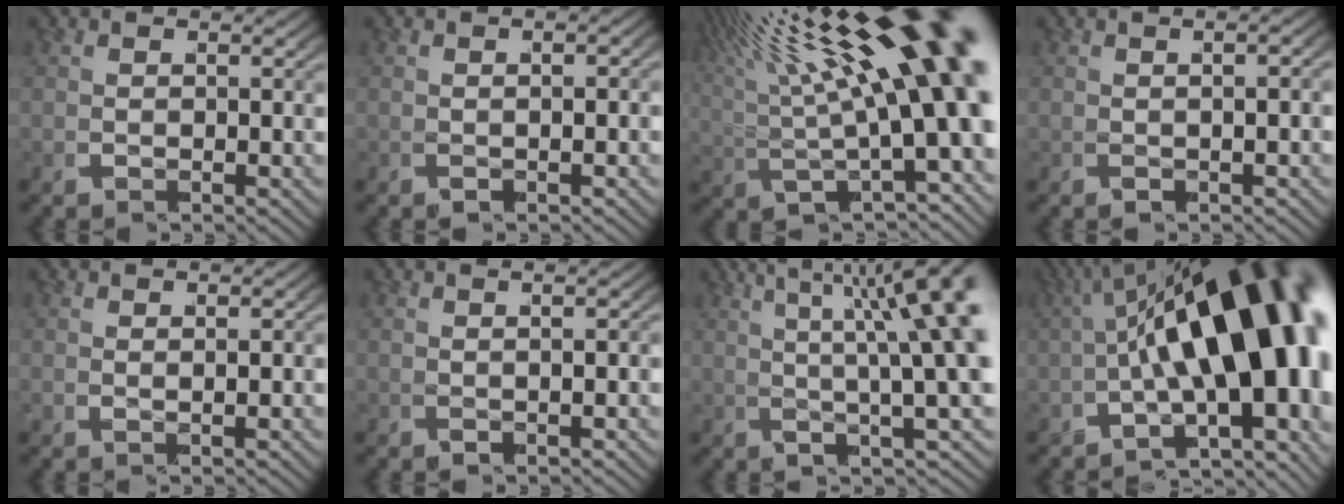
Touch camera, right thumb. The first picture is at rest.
{"total": 2.8, "force": [-0.1, 1.6, 2.3], "torque": [-0.035, 0.002, -0.006]}
{"total": 10.8, "force": [3.1, 4.6, 9.3], "torque": [-0.129, 0.014, 0.042]}
{"total": 3.9, "force": [0.4, 1.9, 3.4], "torque": [-0.042, 0.011, -0.001]}
{"total": 0.6, "force": [0.4, -0.2, 0.4], "torque": [0.000, 0.009, 0.002]}
{"total": 3.1, "force": [0.4, 1.5, 2.7], "torque": [-0.036, 0.005, 0.001]}
{"total": 8.0, "force": [1.5, 3.4, 7.1], "torque": [-0.090, -0.002, 0.017]}
{"total": 17.6, "force": [-1.2, 9.1, 15.0], "torque": [-0.224, -0.031, -0.013]}